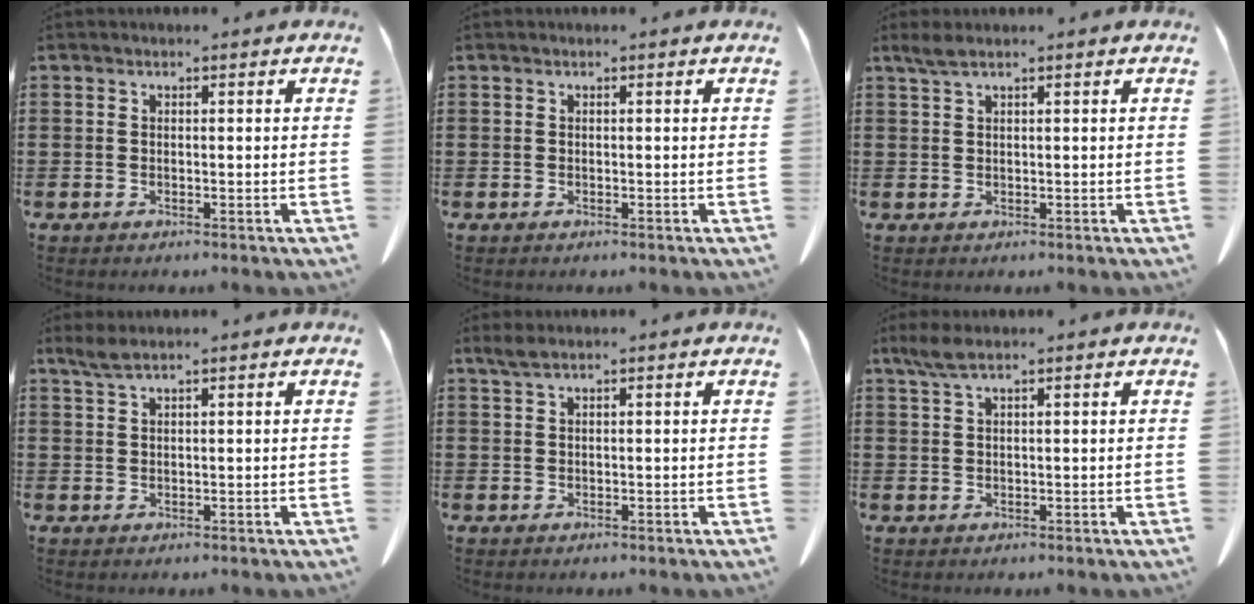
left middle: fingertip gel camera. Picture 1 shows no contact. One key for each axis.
{"total": 0.0}
{"total": 1.7, "fx": 1.1, "fy": 0.1, "fz": 1.3, "tx": -0.027, "ty": -0.002, "tz": 0.021}
{"total": 2.1, "fx": 1.5, "fy": 0.1, "fz": 1.4, "tx": -0.031, "ty": -0.001, "tz": 0.029}
{"total": 1.5, "fx": 0.9, "fy": 0.1, "fz": 1.1, "tx": -0.025, "ty": -0.001, "tz": 0.018}
{"total": 2.8, "fx": 1.8, "fy": 0.5, "fz": 2.2, "tx": -0.047, "ty": 0.000, "tz": 0.034}